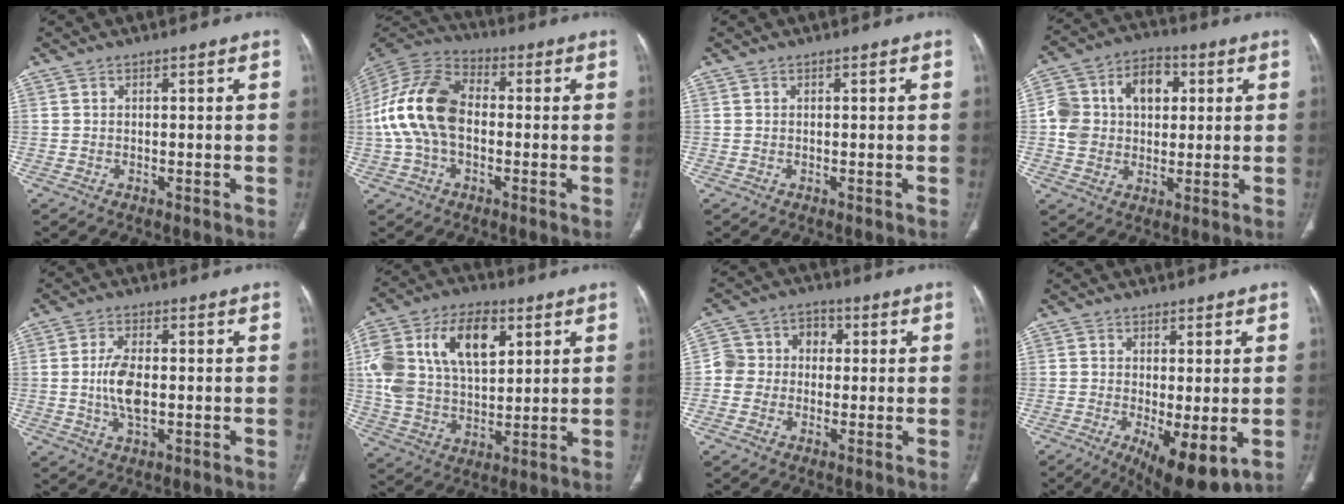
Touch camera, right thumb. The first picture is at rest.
{"total": 15.7, "force": [-0.8, 10.1, 11.9], "torque": [-0.241, 0.037, -0.021]}
{"total": 0.0}
{"total": 14.4, "force": [2.6, 10.8, 9.3], "torque": [-0.135, 0.020, 0.041]}
{"total": 6.9, "force": [-0.4, 3.4, 6.1], "torque": [-0.124, 0.000, -0.007]}
{"total": 20.6, "force": [6.7, 12.6, 14.9], "torque": [-0.277, 0.003, 0.121]}
{"total": 7.8, "force": [-0.1, 7.2, 3.1], "torque": [-0.026, 0.032, -0.012]}
{"total": 10.3, "force": [-3.0, 3.5, 9.2], "torque": [-0.142, -0.022, -0.037]}